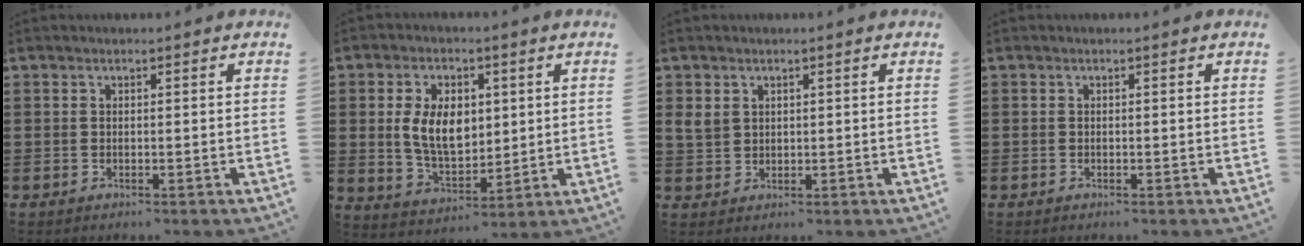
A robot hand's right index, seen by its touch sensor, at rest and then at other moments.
{"total": 8.5, "force": [1.2, 5.4, 6.4], "torque": [-0.138, 0.009, 0.019]}
{"total": 2.7, "force": [1.2, 2.1, 1.2], "torque": [-0.039, 0.007, 0.020]}
{"total": 0.0}